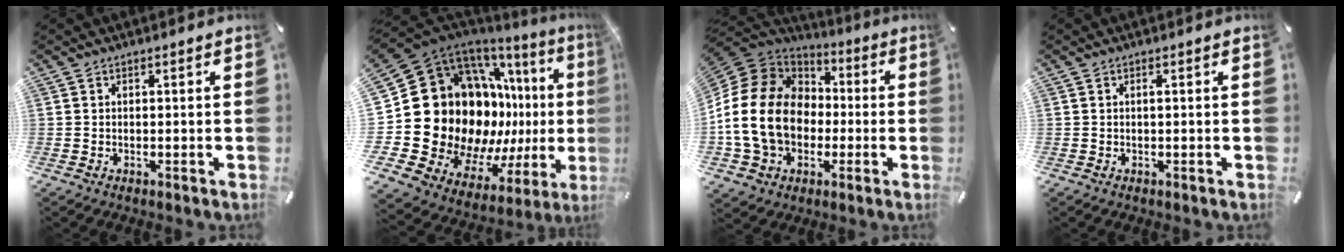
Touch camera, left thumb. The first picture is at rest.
{"total": 26.0, "force": [0.4, 19.7, 17.0], "torque": [-0.310, -0.084, 0.067]}
{"total": 20.2, "force": [-3.1, 16.3, 11.7], "torque": [-0.276, 0.019, -0.056]}
{"total": 0.6, "force": [0.1, 0.0, 0.6], "torque": [-0.010, 0.000, 0.001]}